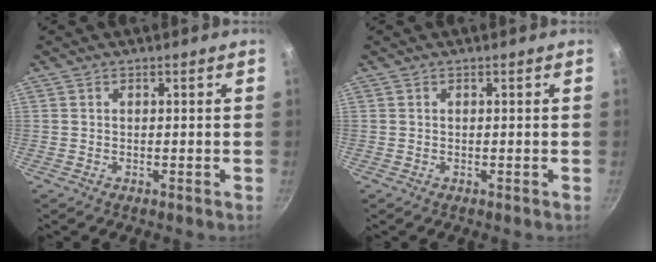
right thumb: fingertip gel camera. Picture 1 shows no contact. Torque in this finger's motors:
{"motor_torque": [-0.60, 0.26, -0.38, 0.37, 0.01]}